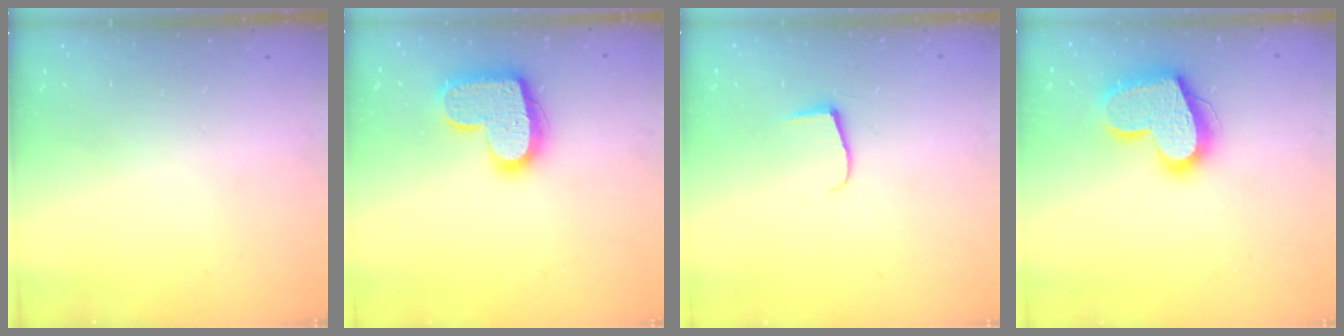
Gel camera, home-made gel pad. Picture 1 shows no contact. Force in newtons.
{"total": 17.2, "press": 17.2, "slide": 0.9}
{"total": 5.1, "press": 5.0, "slide": 0.6}
{"total": 19.5, "press": 19.4, "slide": 1.6}